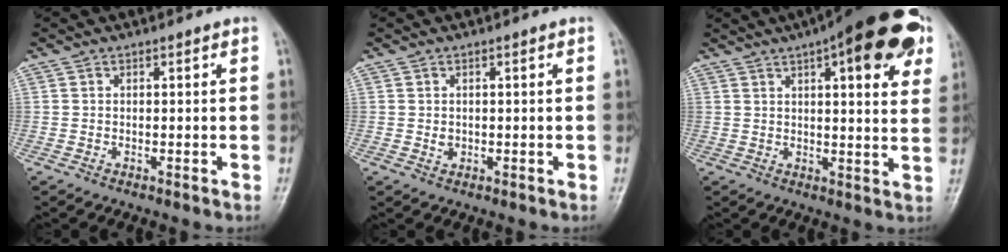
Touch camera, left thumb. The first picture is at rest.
{"total": 1.0, "force": [0.2, 0.8, 0.6], "torque": [-0.006, -0.001, 0.005]}
{"total": 20.7, "force": [10.1, 6.6, 16.9], "torque": [-0.207, -0.006, 0.128]}